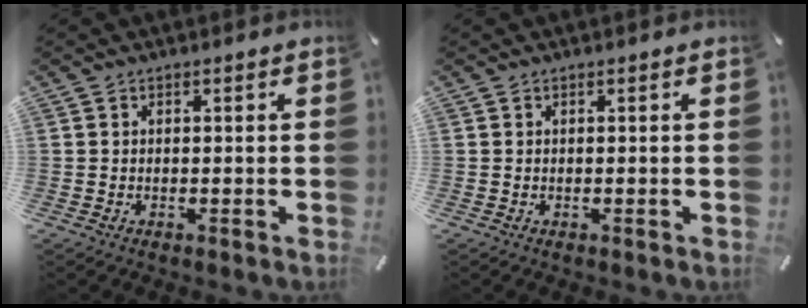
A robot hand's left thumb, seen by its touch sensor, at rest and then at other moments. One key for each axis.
{"total": 0.0}